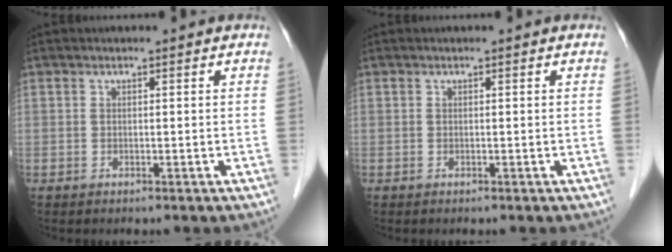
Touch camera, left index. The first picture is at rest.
{"total": 0.0}